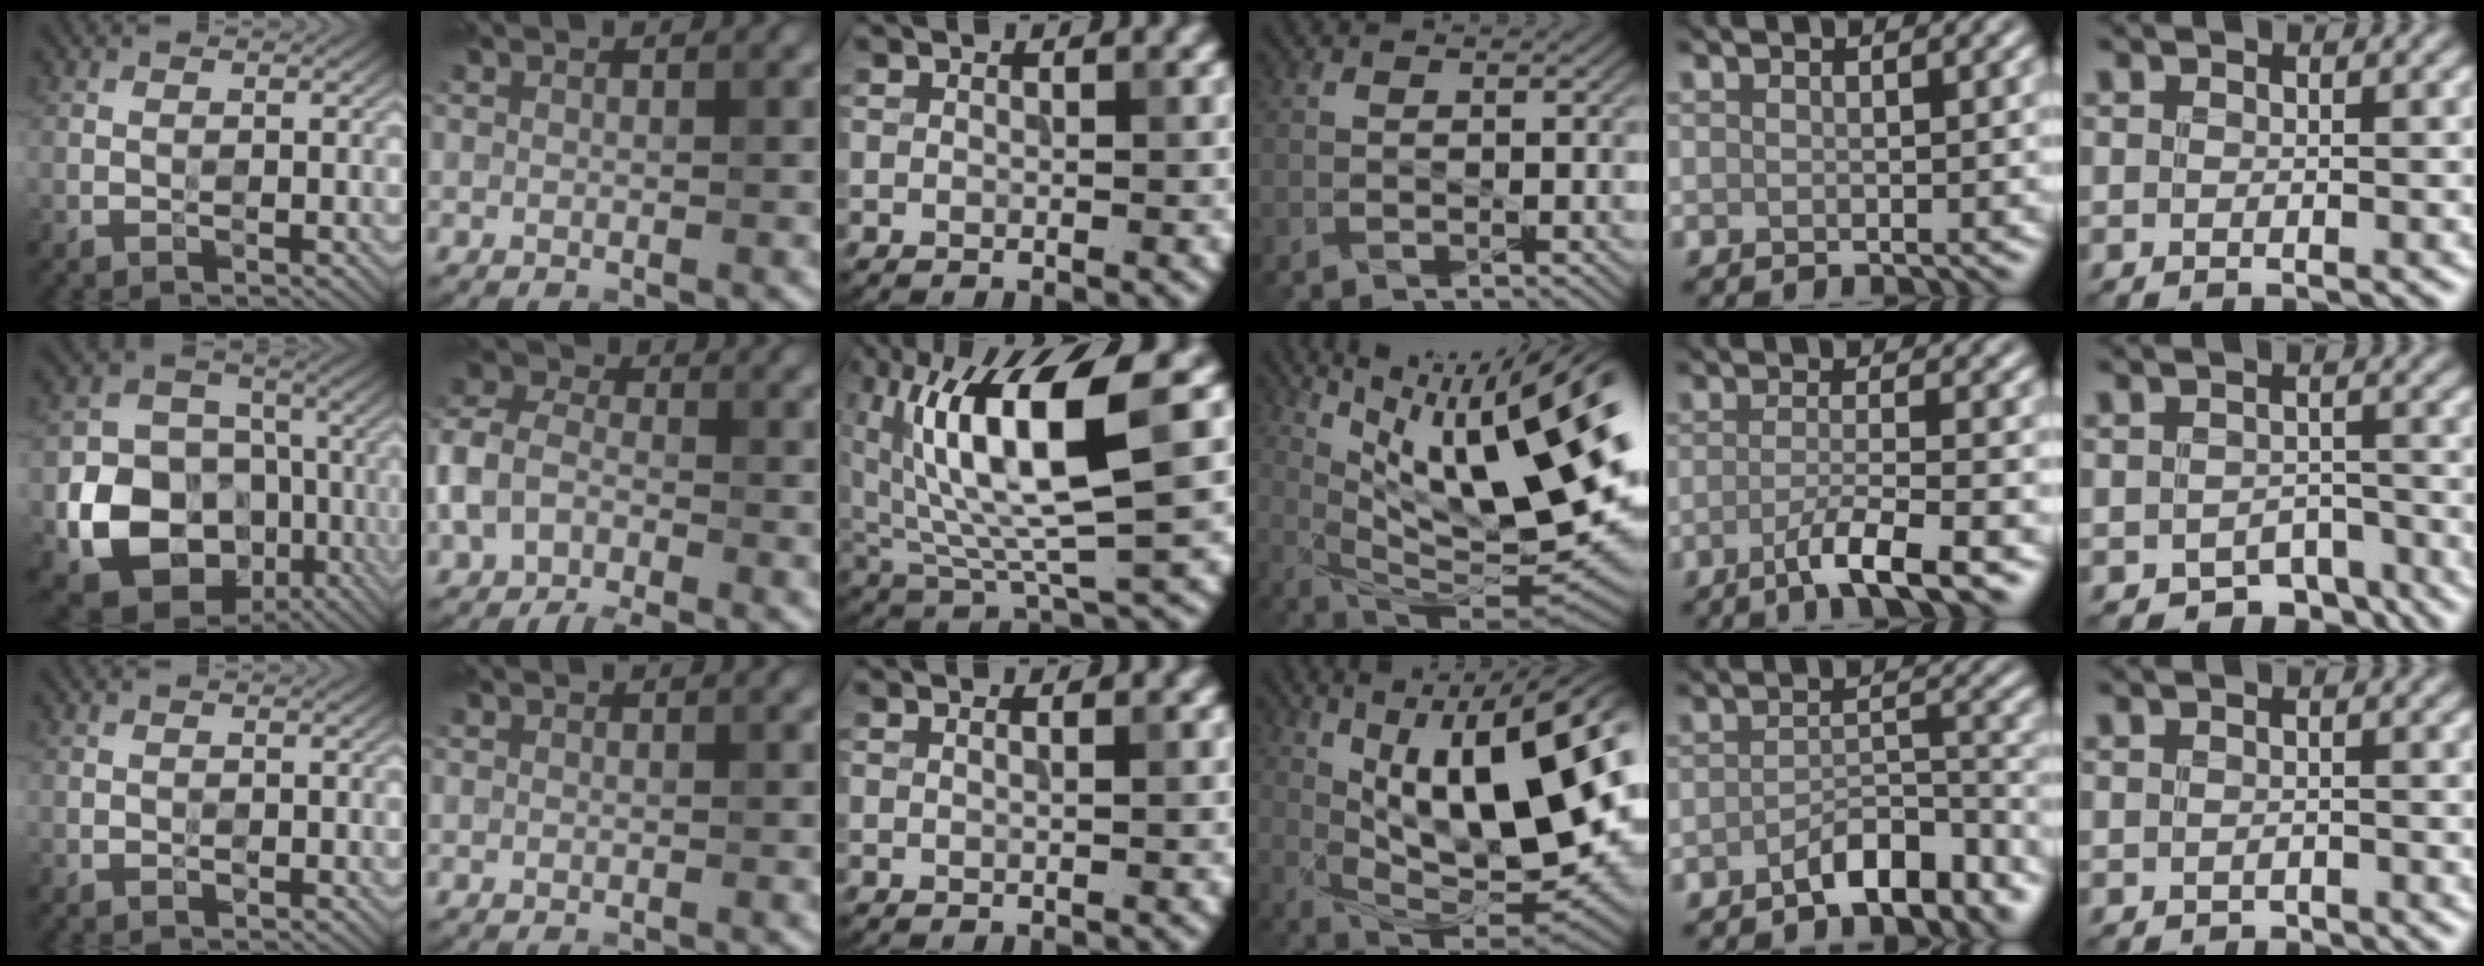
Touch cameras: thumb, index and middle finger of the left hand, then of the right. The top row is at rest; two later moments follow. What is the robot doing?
{"motion": "wipe", "object": "measuring cup"}